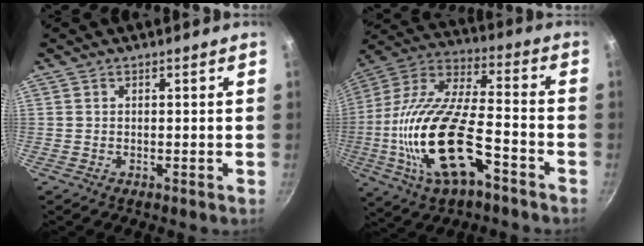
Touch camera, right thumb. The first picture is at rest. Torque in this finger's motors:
{"motor_torque": [0.85, 1.90, 2.56, -0.21, 0.87]}